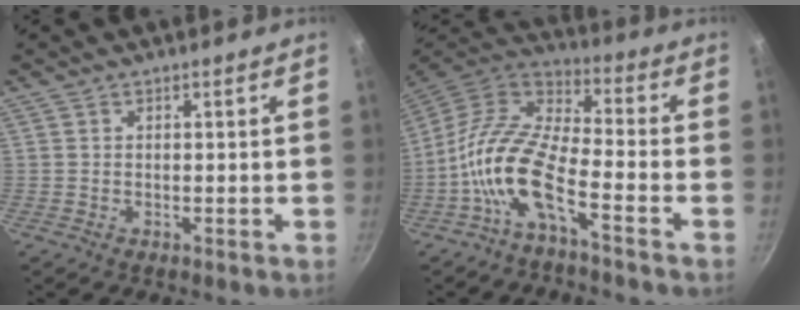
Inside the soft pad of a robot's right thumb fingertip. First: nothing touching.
{"total": 13.3, "force": [-5.6, 4.5, 11.1], "torque": [-0.221, 0.053, -0.123]}